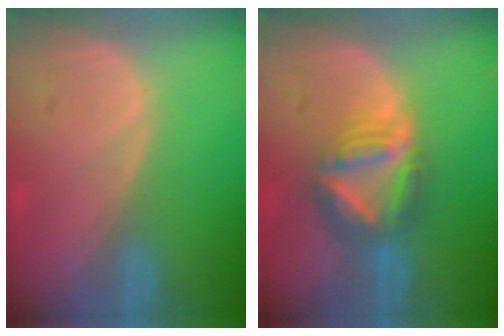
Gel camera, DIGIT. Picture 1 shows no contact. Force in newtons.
{"total": 7.9, "press": 6.7, "slide": 4.1}